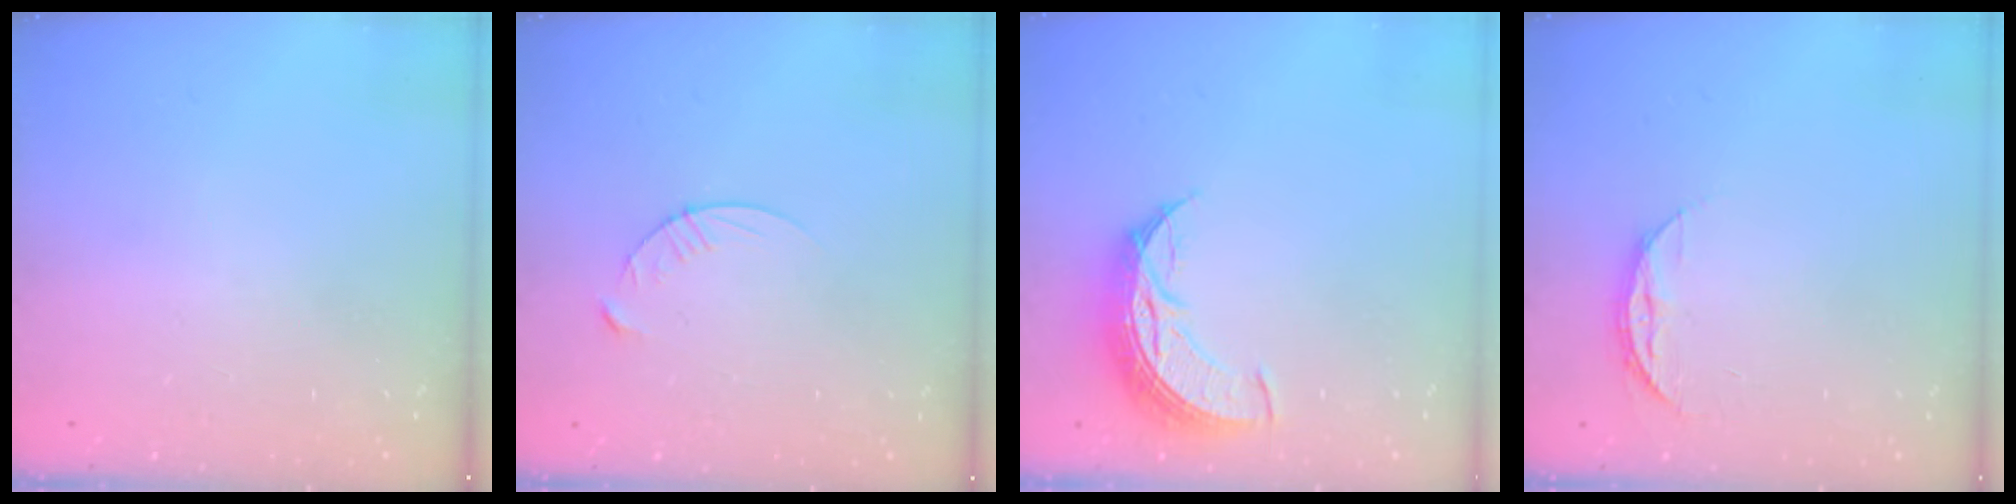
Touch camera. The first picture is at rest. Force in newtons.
{"total": 4.6, "press": 4.6, "slide": 0.5}
{"total": 8.6, "press": 8.6, "slide": 0.8}
{"total": 7.3, "press": 7.3, "slide": 0.6}